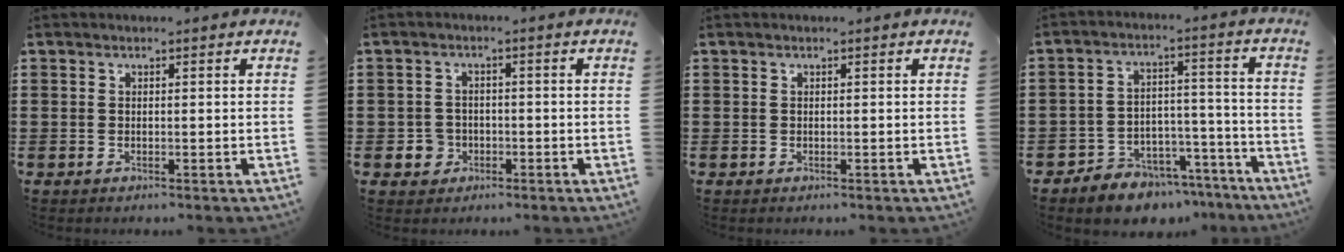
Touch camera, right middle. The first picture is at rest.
{"total": 2.7, "force": [-1.1, 2.3, 0.6], "torque": [-0.018, 0.003, -0.025]}
{"total": 0.0}
{"total": 6.3, "force": [-5.9, 2.4, 0.3], "torque": [-0.004, 0.029, -0.115]}